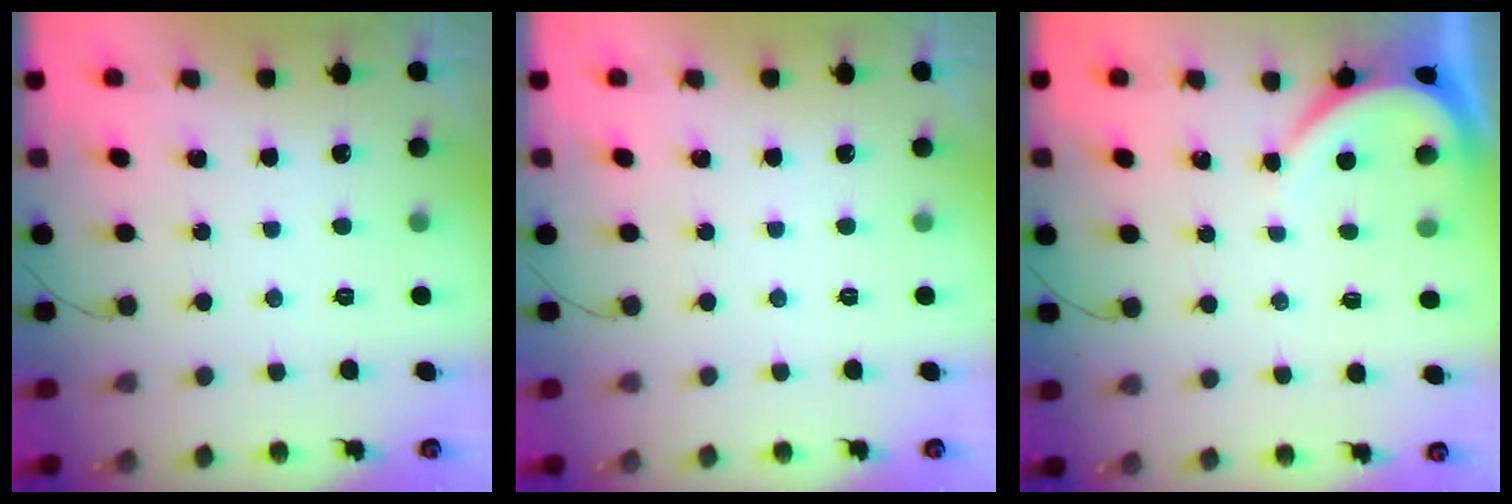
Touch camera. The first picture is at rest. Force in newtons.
{"total": 0.0}
{"total": 3.9, "press": 3.9, "slide": 0.4}